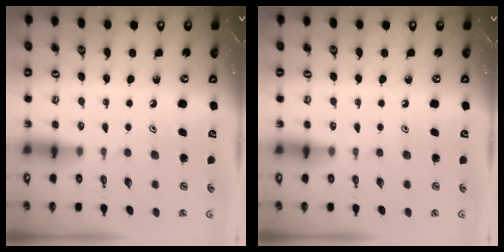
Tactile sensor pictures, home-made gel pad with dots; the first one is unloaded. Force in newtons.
{"total": 0.0}